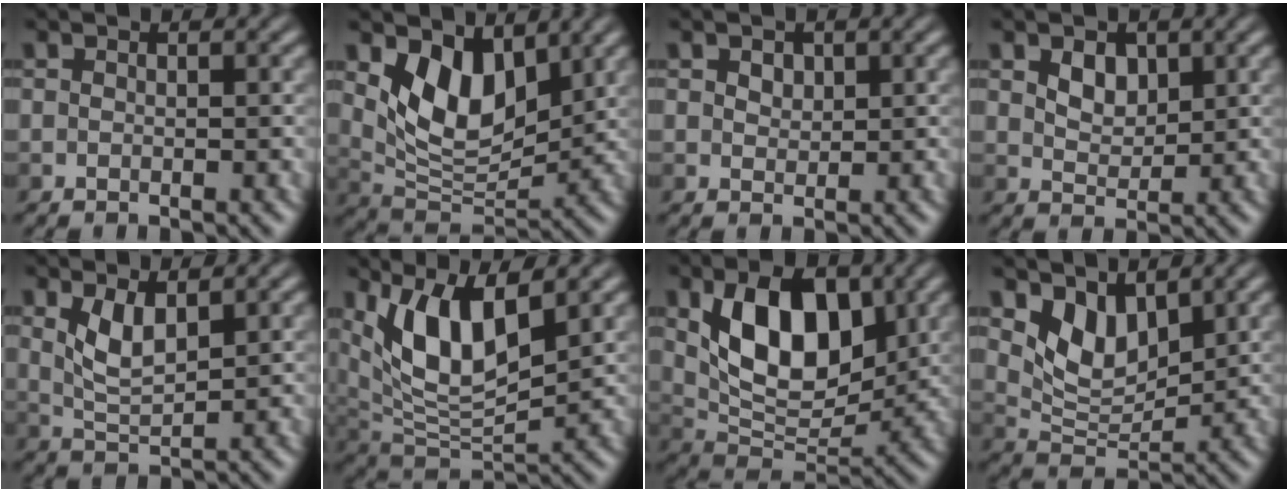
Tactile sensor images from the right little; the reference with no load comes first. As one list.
[{"total": 6.1, "force": [2.7, 3.4, 4.3], "torque": [-0.082, -0.015, 0.047]}, {"total": 0.8, "force": [0.3, 0.7, 0.4], "torque": [-0.014, -0.001, 0.002]}, {"total": 1.7, "force": [0.5, 1.2, 1.1], "torque": [-0.028, -0.003, 0.007]}, {"total": 2.6, "force": [0.7, 1.0, 2.2], "torque": [-0.053, -0.002, 0.018]}, {"total": 8.0, "force": [3.3, 3.1, 6.6], "torque": [-0.124, -0.003, 0.061]}, {"total": 8.5, "force": [1.9, 4.9, 6.6], "torque": [-0.115, -0.008, 0.032]}, {"total": 4.0, "force": [2.5, 2.1, 2.3], "torque": [-0.053, -0.012, 0.043]}]